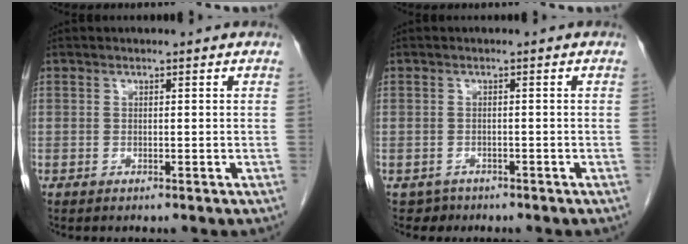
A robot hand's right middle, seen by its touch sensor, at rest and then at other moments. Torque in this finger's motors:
{"motor_torque": [-0.30, -0.17, -0.07, -0.01]}